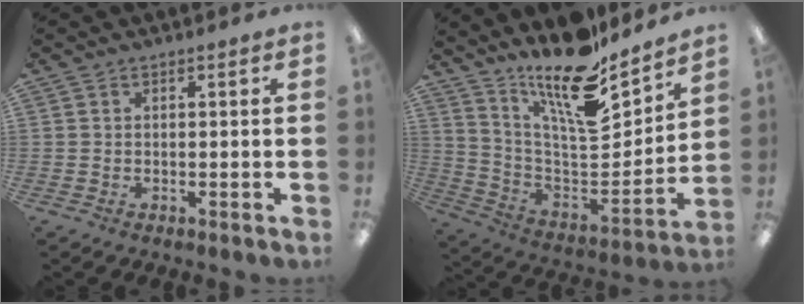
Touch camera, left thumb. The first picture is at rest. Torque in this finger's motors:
{"motor_torque": [0.65, 0.13, 0.93, -1.84, 0.10]}